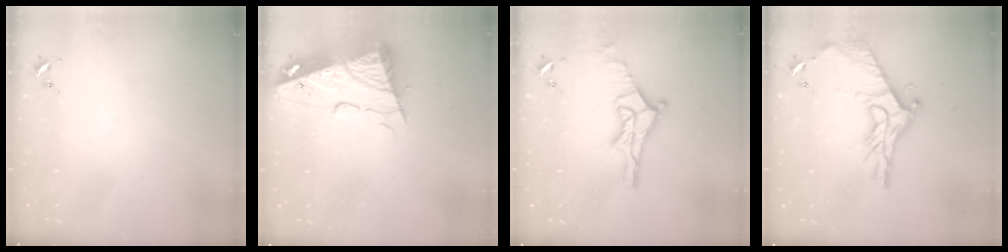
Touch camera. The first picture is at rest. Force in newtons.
{"total": 14.3, "press": 14.2, "slide": 1.5}
{"total": 13.3, "press": 13.3, "slide": 0.8}
{"total": 18.3, "press": 18.2, "slide": 1.3}